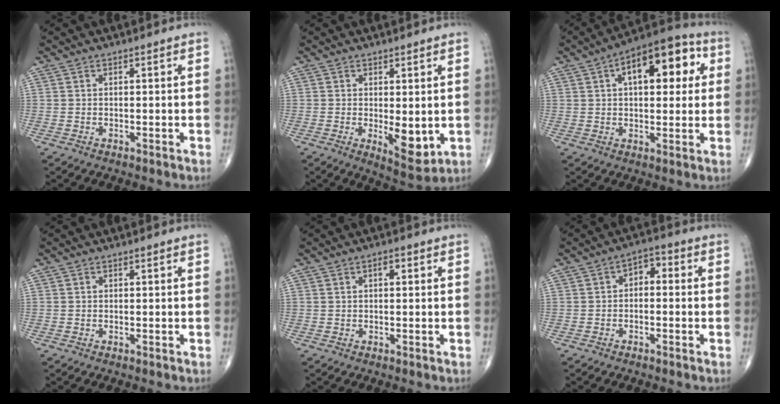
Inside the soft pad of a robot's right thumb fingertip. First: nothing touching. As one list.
[{"total": 6.6, "force": [-0.6, 2.7, 6.0], "torque": [-0.076, -0.019, 0.001]}, {"total": 15.9, "force": [4.7, 7.8, 13.0], "torque": [-0.146, 0.022, 0.061]}, {"total": 0.0}, {"total": 1.6, "force": [0.5, 0.7, 1.3], "torque": [-0.019, 0.004, 0.006]}, {"total": 3.9, "force": [-0.1, 2.5, 3.0], "torque": [-0.030, 0.022, -0.015]}]